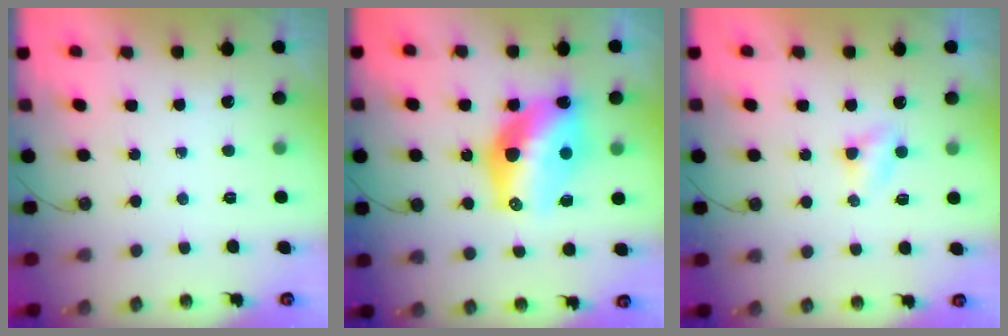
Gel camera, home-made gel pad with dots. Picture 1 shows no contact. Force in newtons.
{"total": 16.0, "press": 15.9, "slide": 1.5}
{"total": 2.7, "press": 2.7, "slide": 0.3}